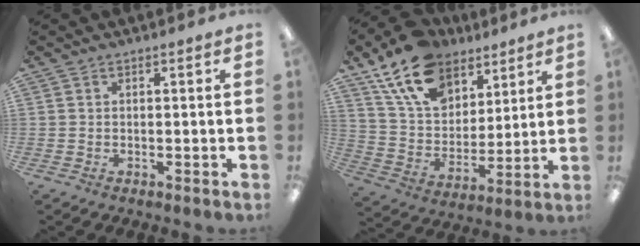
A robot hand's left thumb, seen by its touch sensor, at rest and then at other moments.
{"total": 17.9, "force": [12.2, 10.5, 7.8], "torque": [-0.149, -0.057, 0.227]}